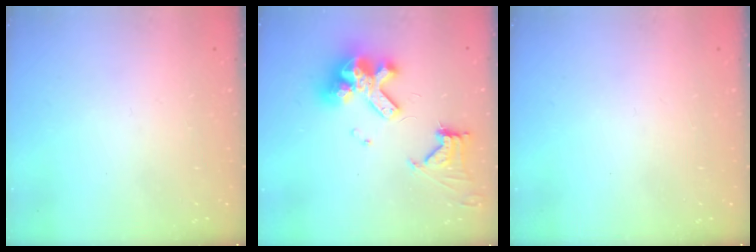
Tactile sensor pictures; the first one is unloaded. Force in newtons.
{"total": 15.0, "press": 14.9, "slide": 1.9}
{"total": 0.0}